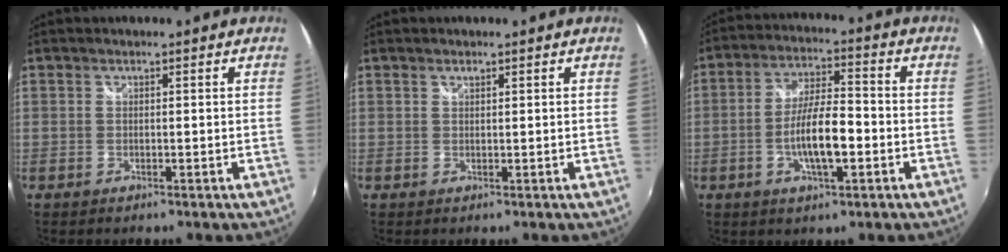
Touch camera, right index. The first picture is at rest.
{"total": 0.5, "force": [0.4, 0.2, 0.2], "torque": [-0.002, 0.001, 0.008]}
{"total": 9.6, "force": [-2.8, 2.5, 8.9], "torque": [-0.167, -0.001, -0.047]}